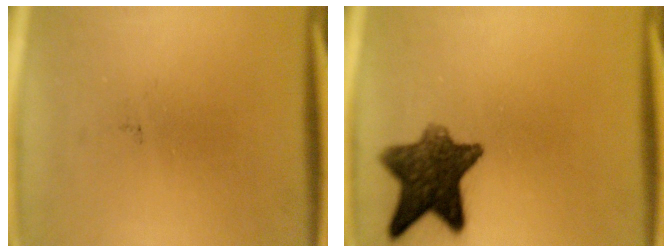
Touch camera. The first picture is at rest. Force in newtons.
{"total": 10.5}